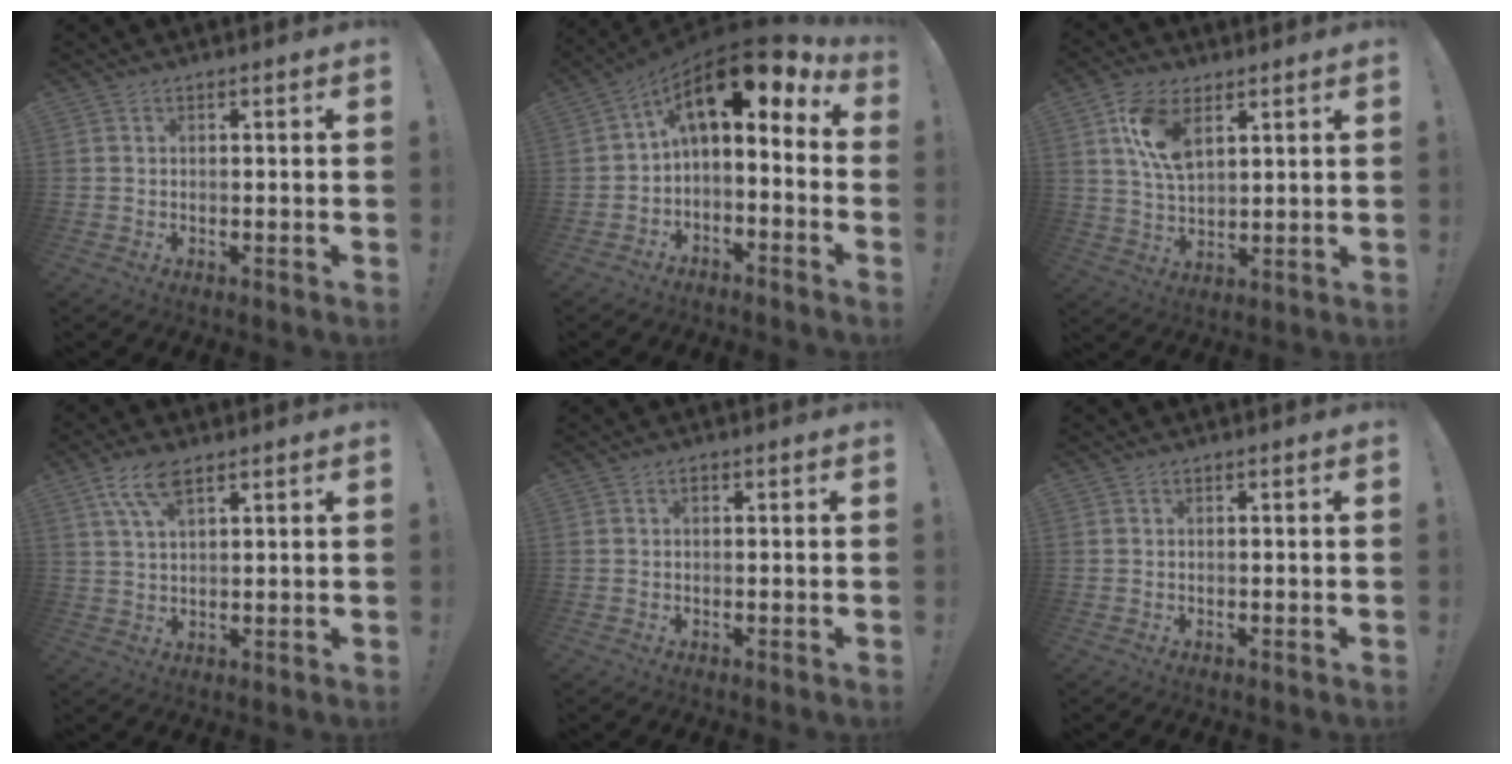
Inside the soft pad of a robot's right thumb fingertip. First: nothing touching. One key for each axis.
{"total": 10.9, "fx": 4.6, "fy": 4.5, "fz": 8.8, "tx": -0.139, "ty": -0.036, "tz": 0.078}
{"total": 11.5, "fx": 5.4, "fy": 6.5, "fz": 7.8, "tx": -0.150, "ty": -0.011, "tz": 0.098}
{"total": 8.2, "fx": 4.6, "fy": 3.5, "fz": 5.8, "tx": -0.111, "ty": -0.006, "tz": 0.088}
{"total": 0.6, "fx": 0.1, "fy": 0.6, "fz": 0.3, "tx": 0.000, "ty": 0.001, "tz": -0.001}
{"total": 0.0}